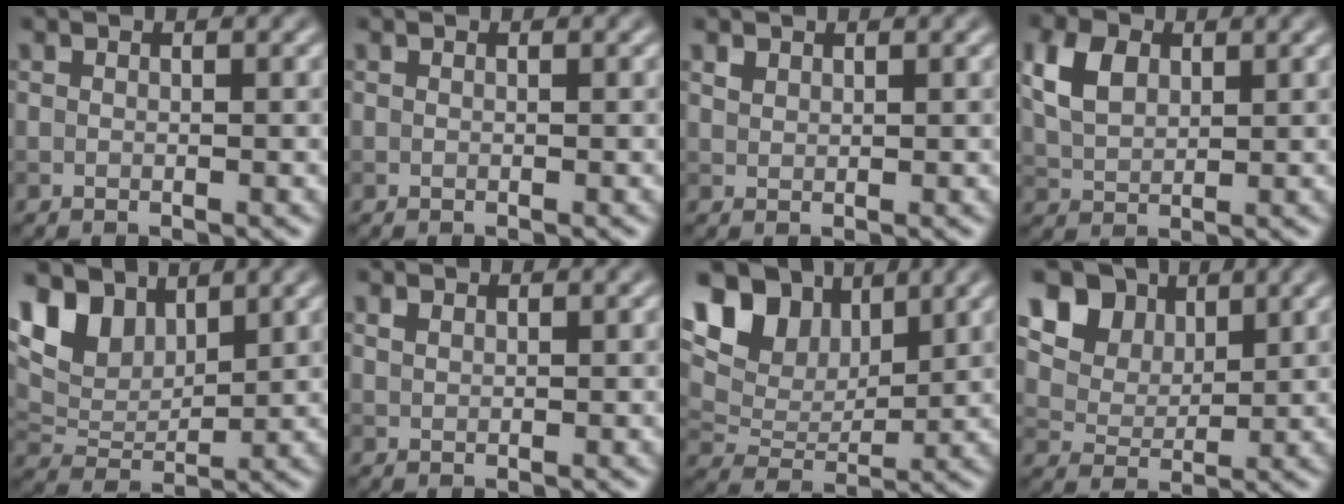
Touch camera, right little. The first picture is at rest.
{"total": 0.0}
{"total": 1.0, "force": [0.8, 0.5, 0.3], "torque": [-0.008, 0.001, 0.018]}
{"total": 4.3, "force": [1.6, 2.9, 2.8], "torque": [-0.068, 0.006, 0.029]}
{"total": 6.3, "force": [3.9, 3.6, 3.4], "torque": [-0.075, 0.003, 0.070]}
{"total": 0.7, "force": [0.6, 0.4, 0.3], "torque": [-0.010, 0.001, 0.013]}
{"total": 10.0, "force": [5.3, 6.1, 5.9], "torque": [-0.121, 0.023, 0.081]}
{"total": 10.9, "force": [6.1, 7.5, 4.9], "torque": [-0.109, 0.019, 0.104]}